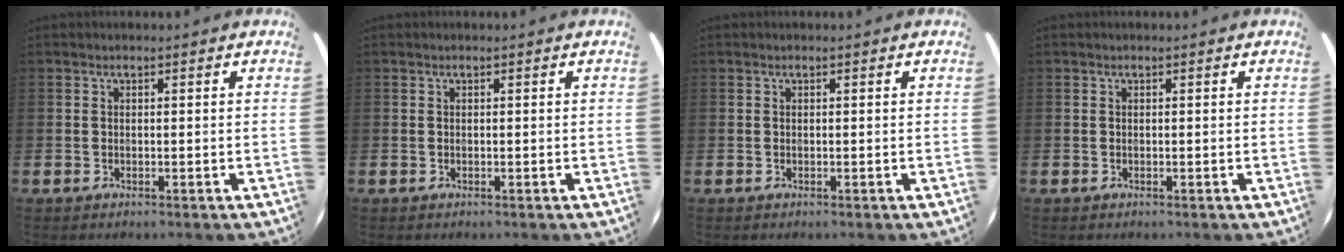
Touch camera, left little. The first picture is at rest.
{"total": 0.0}
{"total": 0.0}
{"total": 0.0}